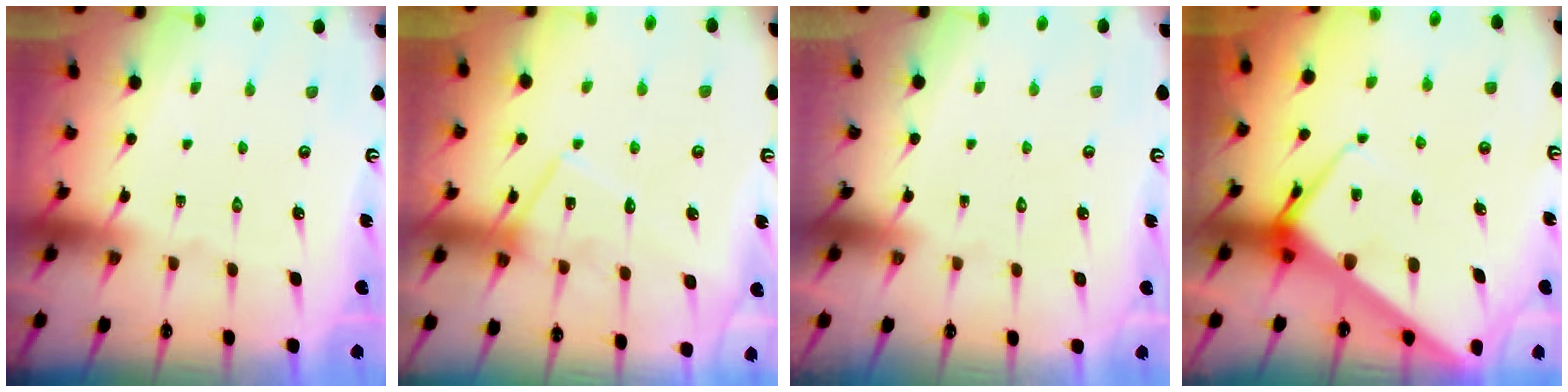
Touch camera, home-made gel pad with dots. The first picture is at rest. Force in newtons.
{"total": 14.6, "press": 14.6, "slide": 1.1}
{"total": 1.8, "press": 1.8, "slide": 0.1}
{"total": 9.9, "press": 9.8, "slide": 0.9}